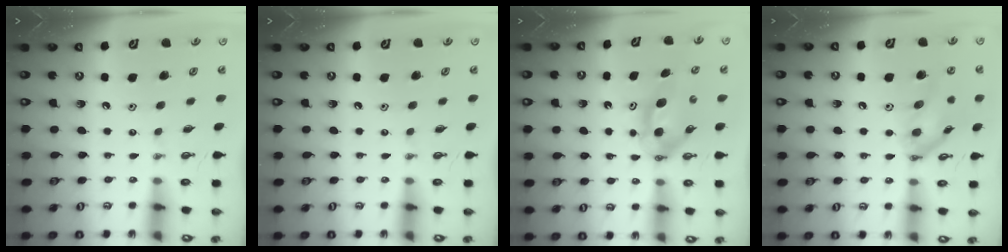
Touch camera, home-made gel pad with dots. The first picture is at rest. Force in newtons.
{"total": 0.0}
{"total": 6.2, "press": 5.9, "slide": 1.9}
{"total": 13.6, "press": 13.6, "slide": 1.0}